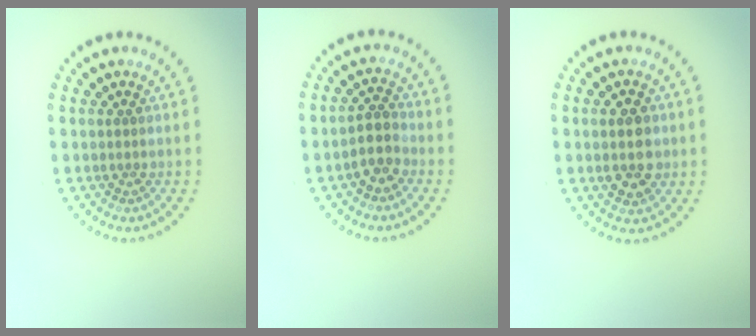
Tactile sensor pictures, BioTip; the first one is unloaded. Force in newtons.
{"total": 2.4, "press": 2.0, "slide": 1.3}
{"total": 3.6, "press": 3.6, "slide": 0.2}